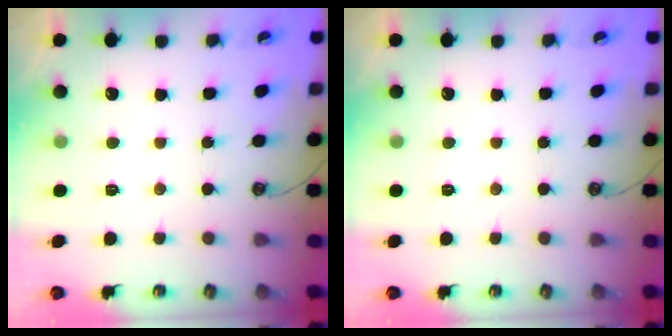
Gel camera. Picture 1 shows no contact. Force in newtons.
{"total": 0.0}